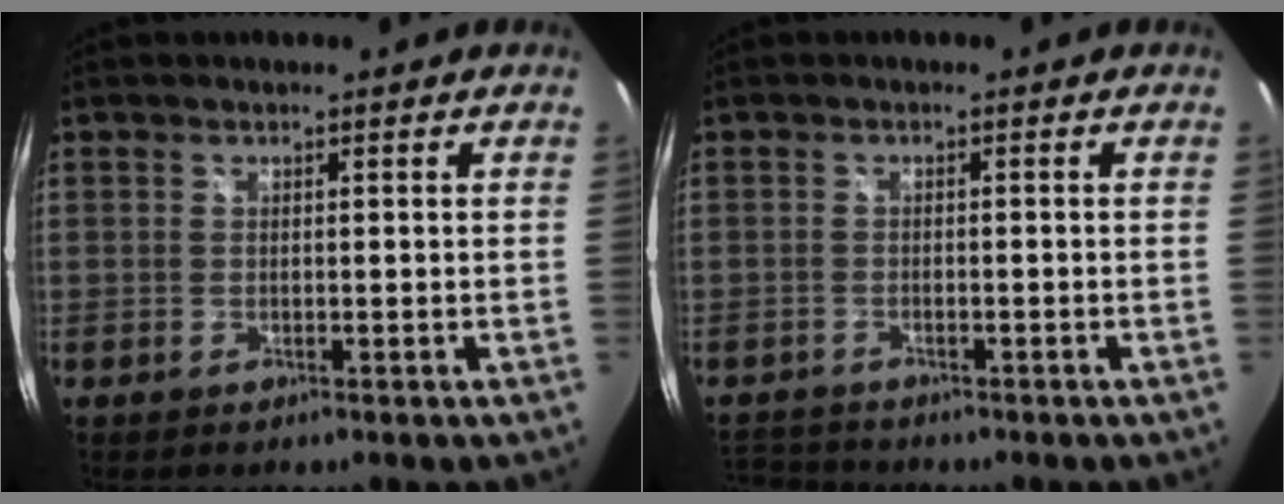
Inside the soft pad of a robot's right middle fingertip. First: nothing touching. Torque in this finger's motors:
{"motor_torque": [-0.36, -0.11, -0.17, -0.04]}